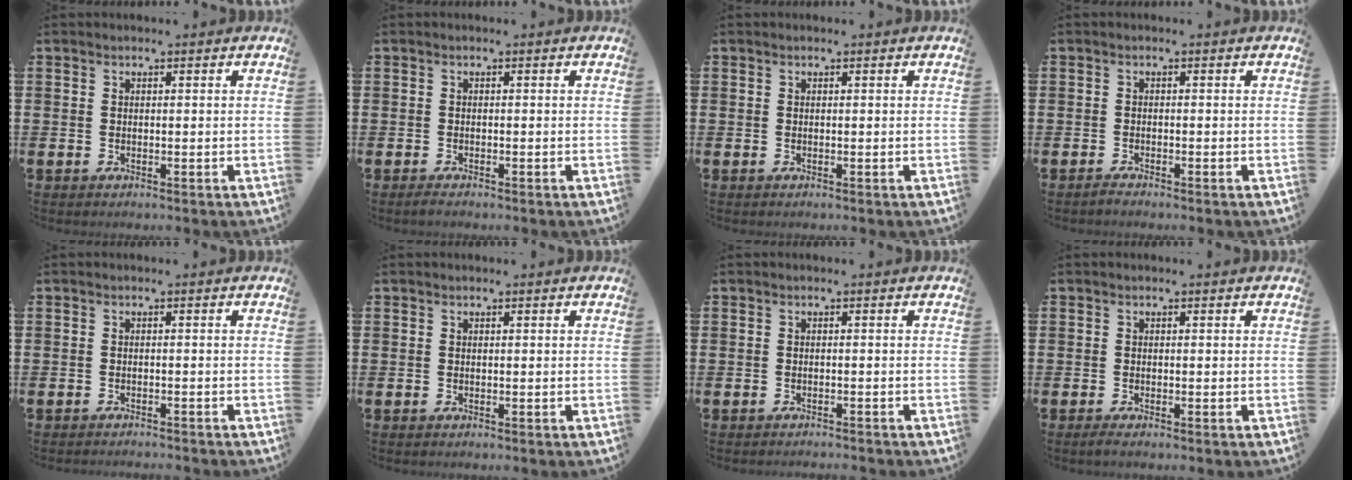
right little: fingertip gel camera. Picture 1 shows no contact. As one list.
[{"total": 0.7, "force": [-0.5, 0.2, 0.5], "torque": [-0.010, -0.002, -0.010]}, {"total": 0.0}, {"total": 0.7, "force": [-0.6, 0.1, 0.3], "torque": [-0.008, -0.003, -0.012]}, {"total": 0.8, "force": [-0.8, -0.1, 0.0], "torque": [-0.001, 0.000, -0.016]}, {"total": 0.0}, {"total": 0.6, "force": [-0.6, -0.1, -0.1], "torque": [0.001, -0.001, -0.013]}, {"total": 0.7, "force": [-0.3, 0.1, 0.7], "torque": [-0.012, -0.002, -0.006]}]